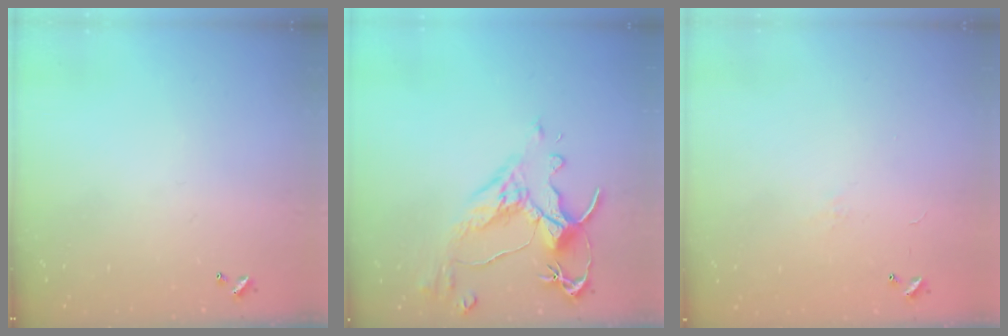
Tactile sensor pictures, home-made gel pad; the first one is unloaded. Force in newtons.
{"total": 6.2, "press": 6.0, "slide": 1.6}
{"total": 5.6, "press": 5.6, "slide": 0.8}